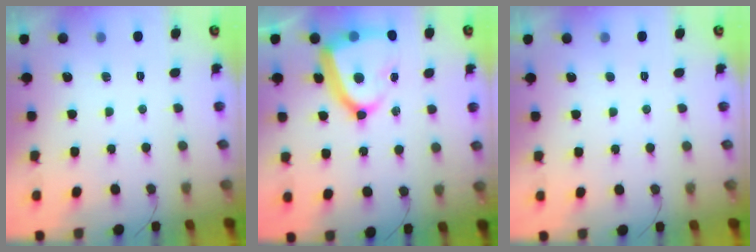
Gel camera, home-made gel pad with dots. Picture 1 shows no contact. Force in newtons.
{"total": 17.6, "press": 17.5, "slide": 1.6}
{"total": 1.6, "press": 1.6, "slide": 0.1}